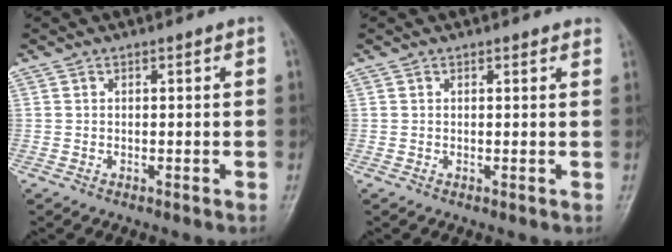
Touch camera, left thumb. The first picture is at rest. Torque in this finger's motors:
{"motor_torque": [-0.11, -0.01, -0.10, -0.11, 0.00]}